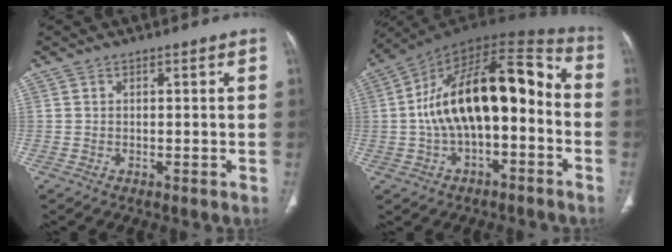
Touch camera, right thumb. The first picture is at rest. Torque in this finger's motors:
{"motor_torque": [2.50, 2.51, 1.64, -1.12, 0.60]}